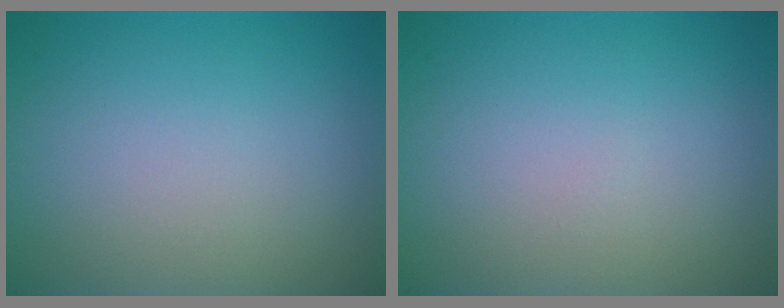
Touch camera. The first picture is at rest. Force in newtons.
{"total": 0.0}